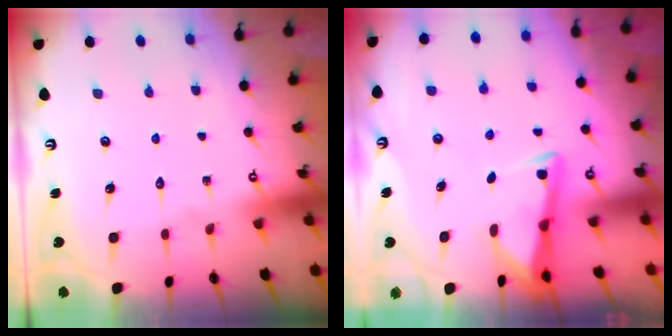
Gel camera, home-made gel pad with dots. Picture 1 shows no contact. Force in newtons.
{"total": 2.9, "press": 2.9, "slide": 0.4}